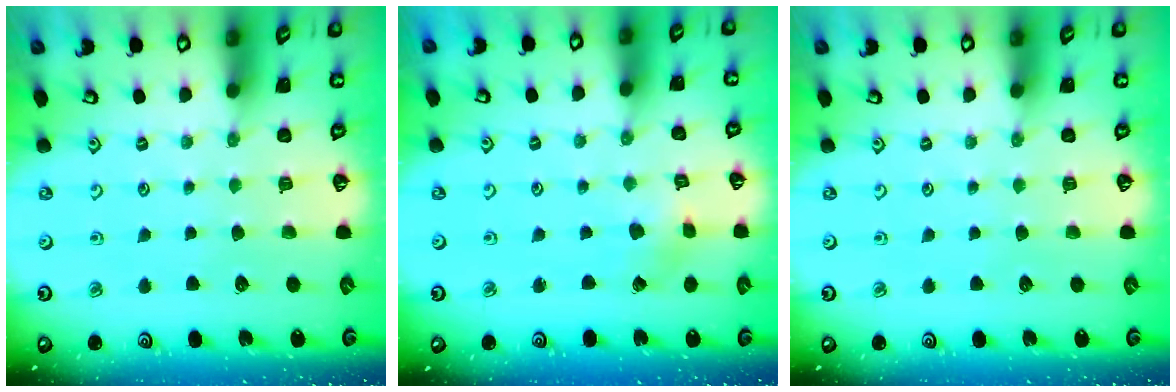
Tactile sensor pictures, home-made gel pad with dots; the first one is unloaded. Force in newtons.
{"total": 1.6, "press": 1.6, "slide": 0.1}
{"total": 0.0}